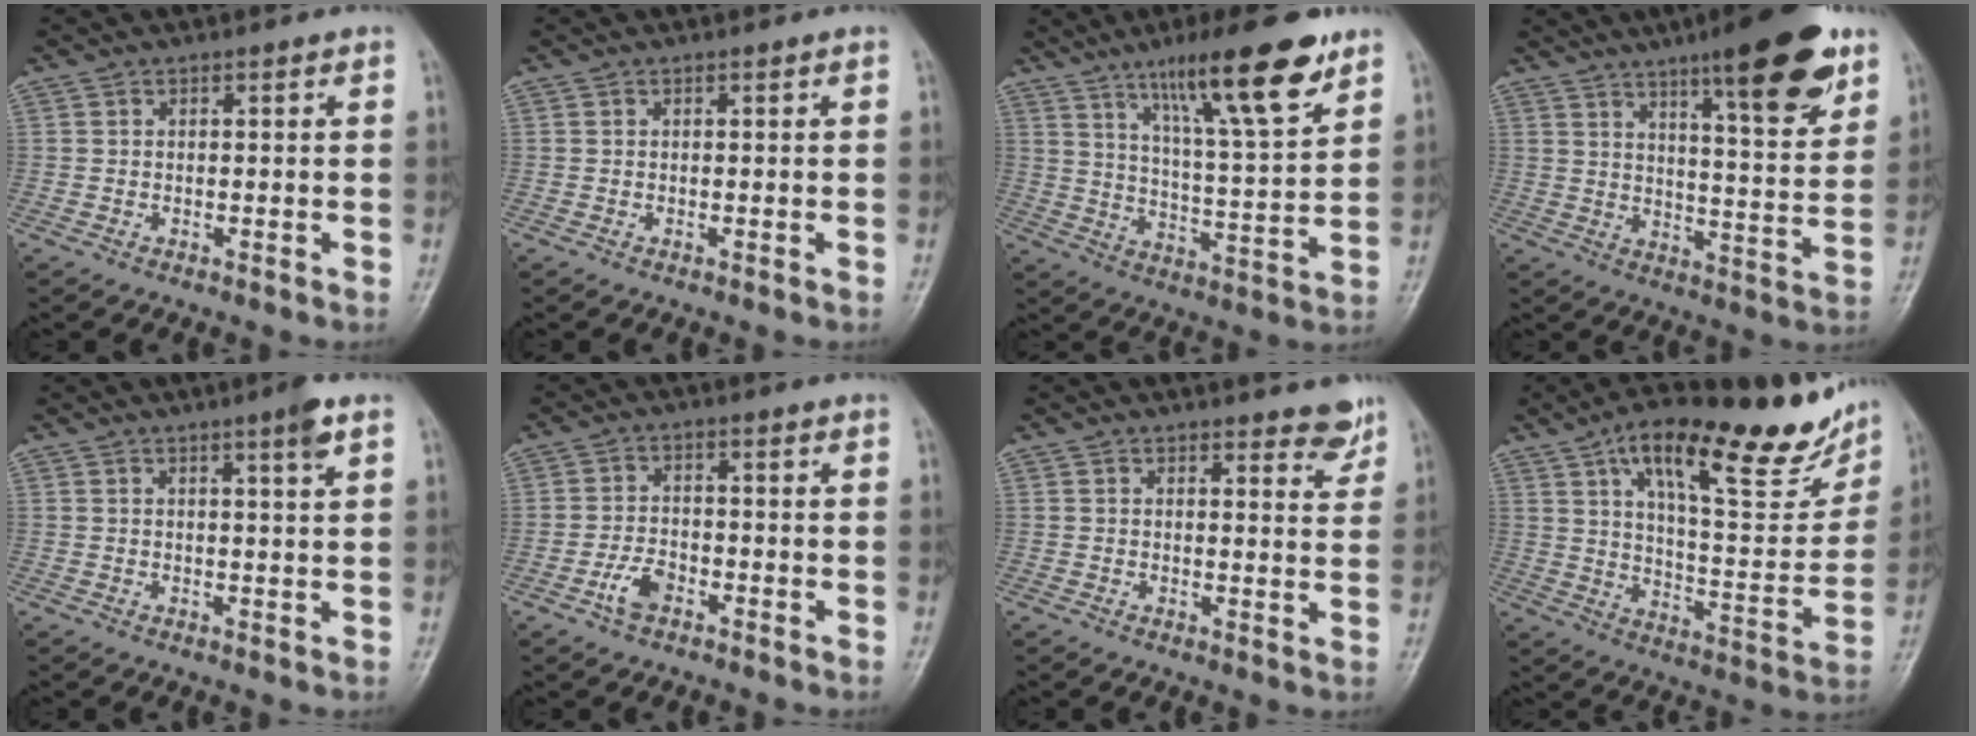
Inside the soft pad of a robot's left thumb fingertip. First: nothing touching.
{"total": 0.0}
{"total": 17.9, "force": [11.0, 3.3, 13.7], "torque": [-0.199, -0.053, 0.182]}
{"total": 17.6, "force": [10.8, 3.9, 13.3], "torque": [-0.163, -0.056, 0.158]}
{"total": 3.4, "force": [1.9, 0.1, 2.8], "torque": [-0.044, -0.007, 0.030]}
{"total": 4.3, "force": [-2.3, 2.4, 2.7], "torque": [-0.049, 0.015, -0.046]}
{"total": 4.3, "force": [3.4, 1.4, 2.3], "torque": [-0.006, -0.024, 0.040]}
{"total": 24.5, "force": [15.3, 7.7, 17.5], "torque": [-0.215, -0.044, 0.239]}